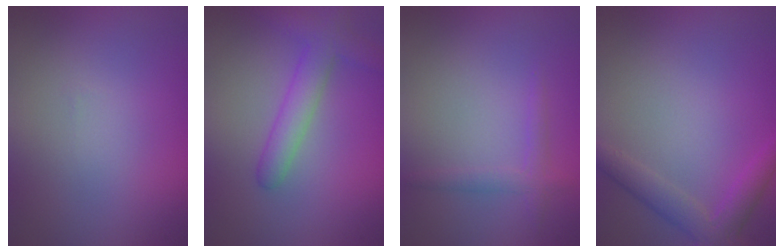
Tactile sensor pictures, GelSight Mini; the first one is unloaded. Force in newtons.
{"total": 3.5, "press": 3.5, "slide": 0.2}
{"total": 1.3, "press": 1.3, "slide": 0.0}
{"total": 3.0, "press": 3.0, "slide": 0.1}